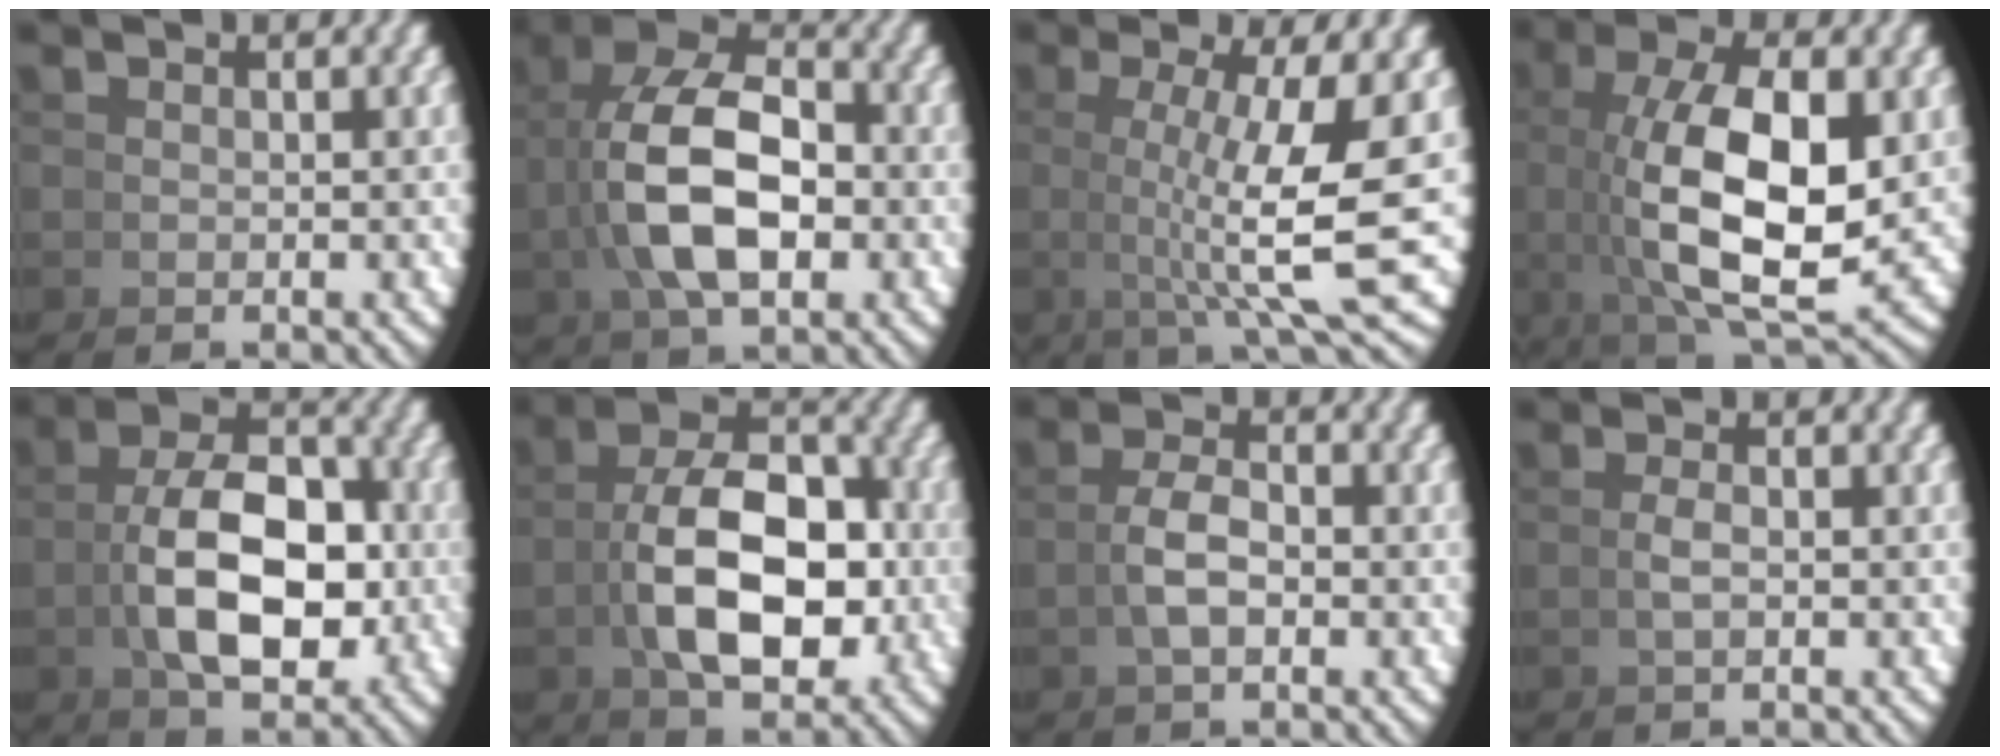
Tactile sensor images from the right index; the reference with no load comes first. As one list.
[{"total": 8.6, "force": [1.3, 5.0, 6.8], "torque": [-0.130, -0.003, 0.024]}, {"total": 10.1, "force": [1.1, 3.0, 9.5], "torque": [-0.135, -0.005, 0.023]}, {"total": 10.4, "force": [0.6, 4.8, 9.2], "torque": [-0.168, -0.030, 0.040]}, {"total": 9.4, "force": [0.5, 5.4, 7.7], "torque": [-0.124, -0.010, 0.015]}, {"total": 10.5, "force": [0.7, 6.2, 8.4], "torque": [-0.134, -0.014, 0.019]}, {"total": 2.4, "force": [-0.2, 0.6, 2.3], "torque": [-0.048, 0.000, 0.004]}, {"total": 1.0, "force": [0.1, -0.9, 0.5], "torque": [-0.018, 0.000, 0.006]}]